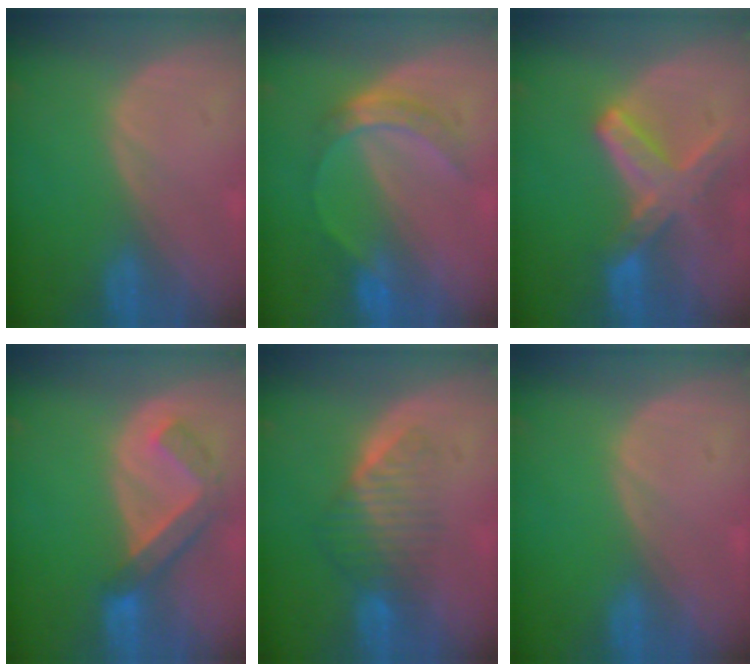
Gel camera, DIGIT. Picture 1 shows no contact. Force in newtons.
{"total": 5.0, "press": 4.8, "slide": 1.5}
{"total": 8.2, "press": 7.2, "slide": 3.9}
{"total": 5.6, "press": 5.6, "slide": 0.3}
{"total": 6.6, "press": 5.6, "slide": 3.5}
{"total": 0.0}